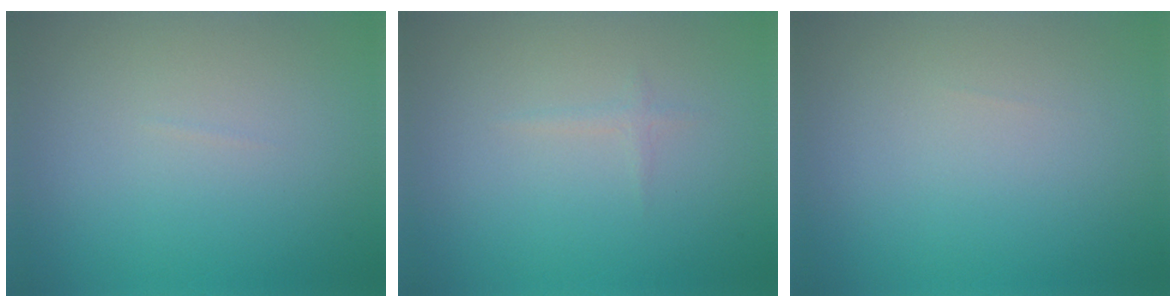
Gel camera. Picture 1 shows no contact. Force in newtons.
{"total": 0.6, "press": 0.6, "slide": 0.0}
{"total": 0.0}